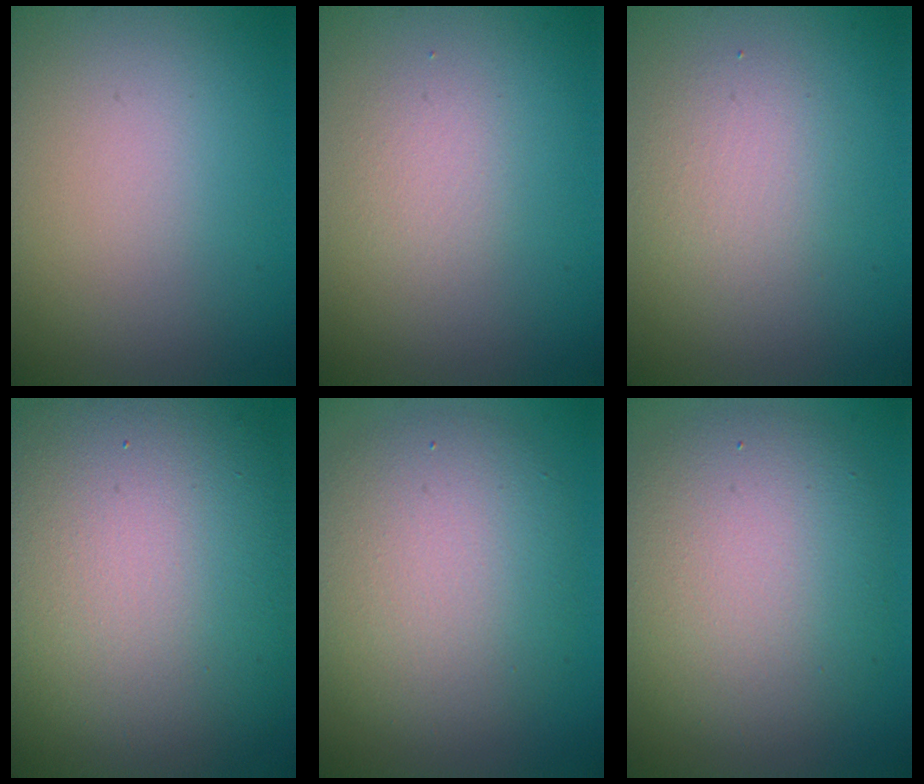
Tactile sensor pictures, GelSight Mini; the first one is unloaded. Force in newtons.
{"total": 1.3, "press": 1.3, "slide": 0.0}
{"total": 2.6, "press": 2.6, "slide": 0.2}
{"total": 16.4, "press": 16.4, "slide": 1.0}
{"total": 6.6, "press": 6.6, "slide": 0.4}
{"total": 7.8, "press": 7.8, "slide": 0.3}